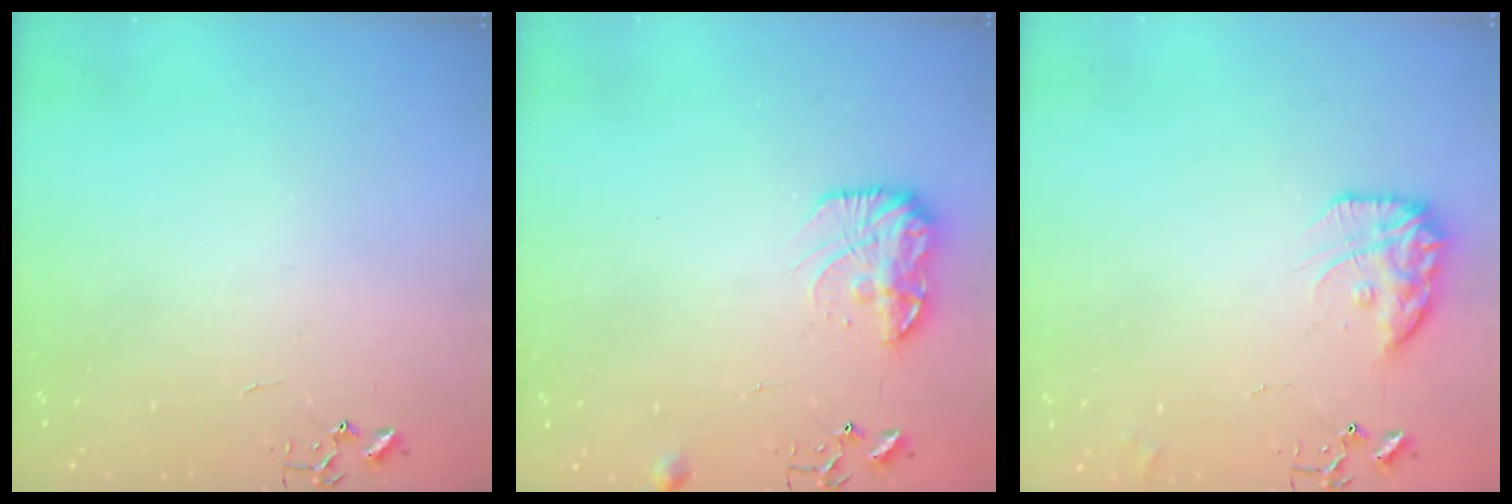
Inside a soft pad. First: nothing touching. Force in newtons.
{"total": 11.5, "press": 11.4, "slide": 0.6}
{"total": 14.0, "press": 14.0, "slide": 1.0}